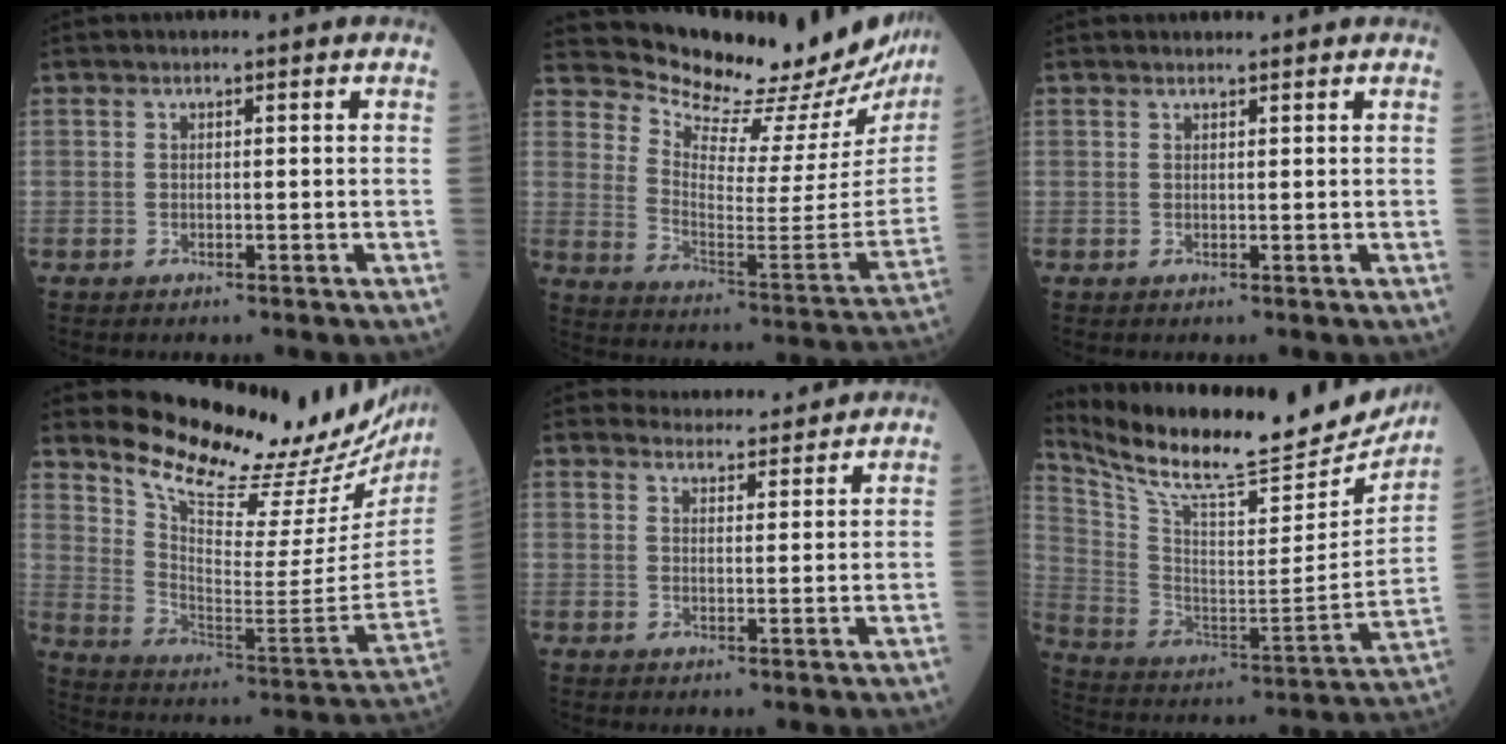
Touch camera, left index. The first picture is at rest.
{"total": 23.0, "force": [22.0, 3.2, 5.9], "torque": [-0.107, -0.116, 0.289]}
{"total": 1.8, "force": [1.8, 0.0, 0.2], "torque": [-0.008, 0.010, 0.028]}
{"total": 25.3, "force": [22.5, 3.5, 11.1], "torque": [-0.179, -0.105, 0.311]}
{"total": 6.6, "force": [6.5, 1.1, 0.2], "torque": [-0.002, 0.008, 0.081]}
{"total": 26.7, "force": [23.9, 4.7, 11.0], "torque": [-0.204, -0.065, 0.353]}